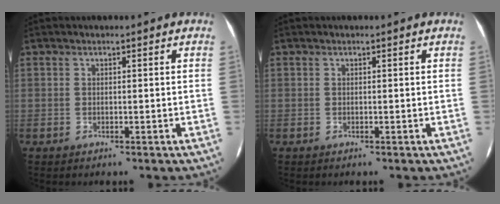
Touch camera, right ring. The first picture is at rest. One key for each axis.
{"total": 0.0}